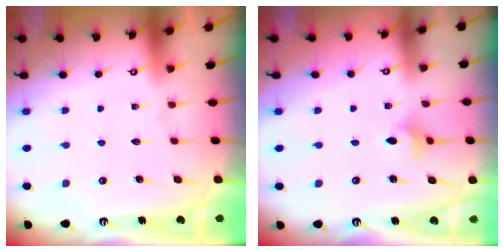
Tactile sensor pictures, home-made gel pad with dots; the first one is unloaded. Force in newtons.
{"total": 3.3, "press": 3.2, "slide": 0.8}